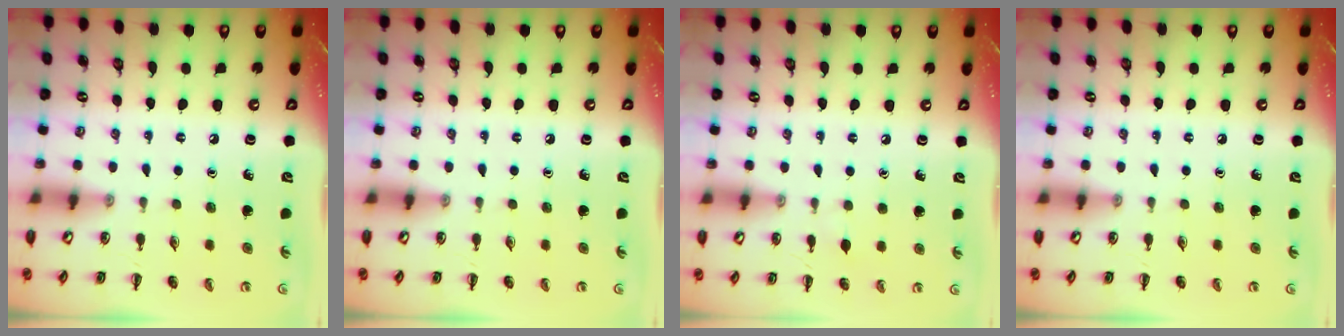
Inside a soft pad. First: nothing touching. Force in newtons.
{"total": 0.0}
{"total": 2.7, "press": 2.5, "slide": 1.0}
{"total": 0.0}